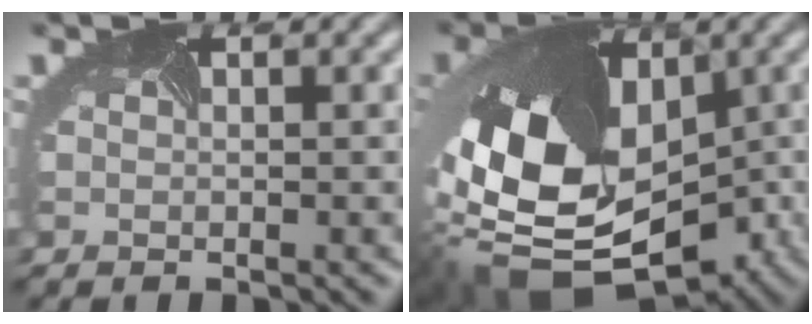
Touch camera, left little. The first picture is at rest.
{"total": 15.7, "force": [-3.7, 10.7, 10.9], "torque": [-0.226, -0.033, -0.042]}